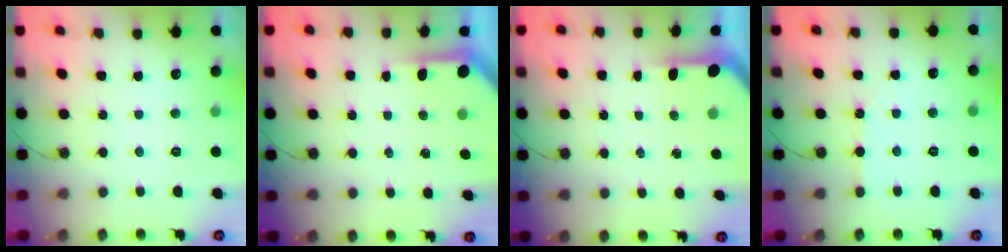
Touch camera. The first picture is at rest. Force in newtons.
{"total": 3.2, "press": 3.2, "slide": 0.4}
{"total": 3.8, "press": 3.8, "slide": 0.3}
{"total": 3.2, "press": 3.2, "slide": 0.5}